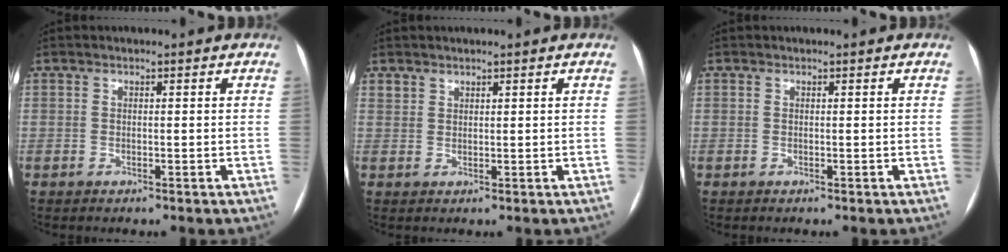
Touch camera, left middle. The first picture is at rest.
{"total": 1.0, "force": [1.0, 0.3, 0.0], "torque": [0.003, 0.001, 0.019]}
{"total": 0.0}